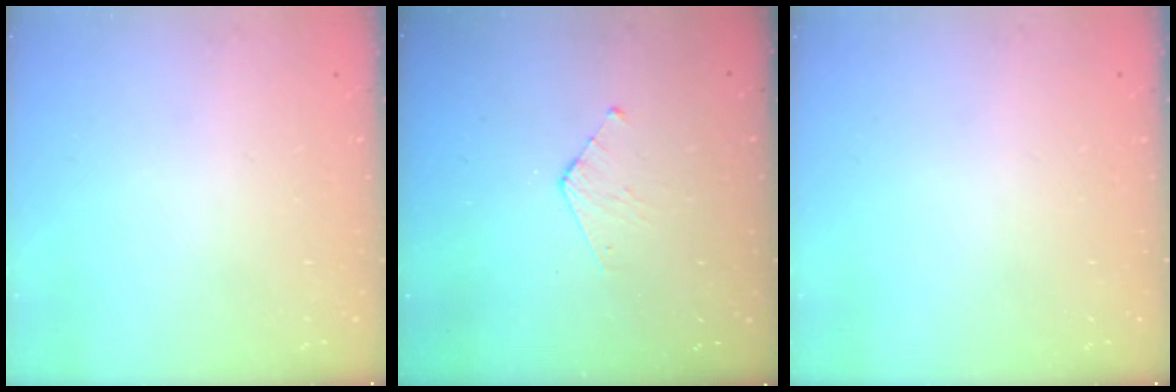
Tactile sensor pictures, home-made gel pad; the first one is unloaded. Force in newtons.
{"total": 3.6, "press": 3.6, "slide": 0.3}
{"total": 0.0}